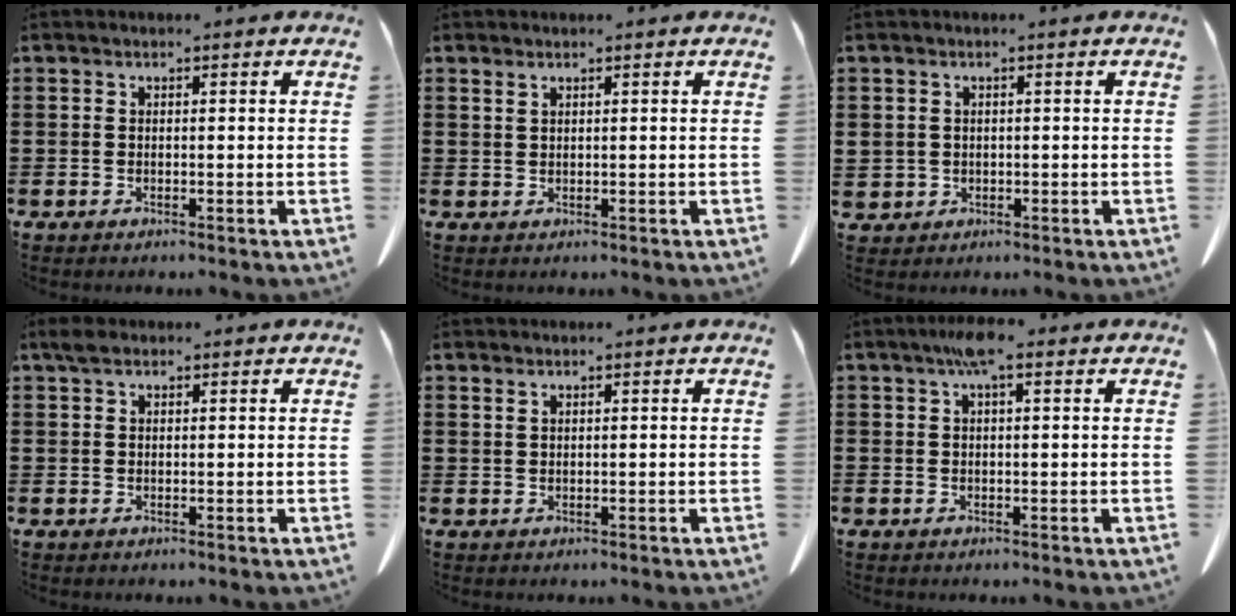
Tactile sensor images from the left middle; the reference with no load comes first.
{"total": 0.8, "force": [0.7, 0.1, 0.4], "torque": [-0.012, -0.002, 0.014]}
{"total": 1.2, "force": [0.4, 1.2, 0.0], "torque": [-0.008, 0.003, 0.006]}
{"total": 1.6, "force": [1.0, 0.9, 0.9], "torque": [-0.022, 0.005, 0.018]}
{"total": 0.7, "force": [0.6, 0.1, 0.4], "torque": [-0.011, -0.002, 0.012]}
{"total": 3.8, "force": [1.4, 1.2, 3.4], "torque": [-0.064, 0.006, 0.020]}